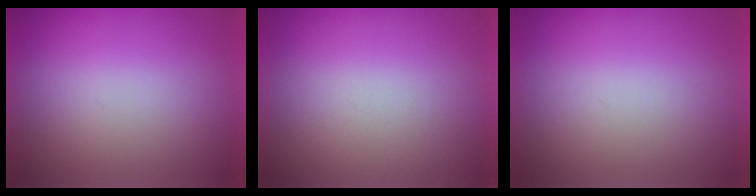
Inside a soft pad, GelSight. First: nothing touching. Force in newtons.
{"total": 1.9}
{"total": 0.0}